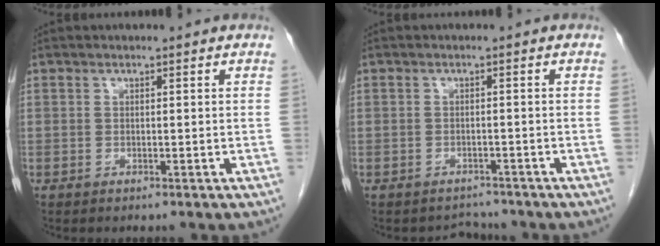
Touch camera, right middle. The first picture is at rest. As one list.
[{"total": 2.3, "force": [-2.0, 0.9, -0.5], "torque": [0.004, 0.001, -0.028]}]